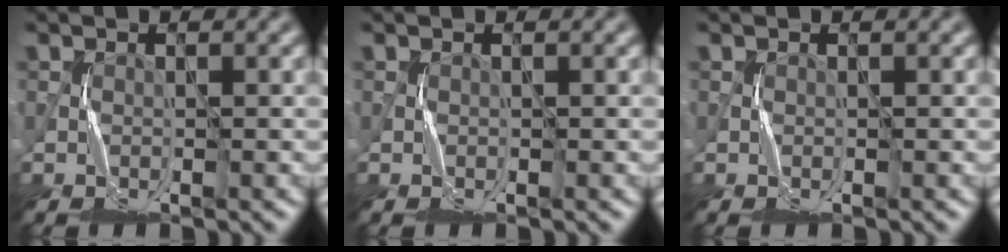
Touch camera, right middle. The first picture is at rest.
{"total": 0.0}
{"total": 0.0}